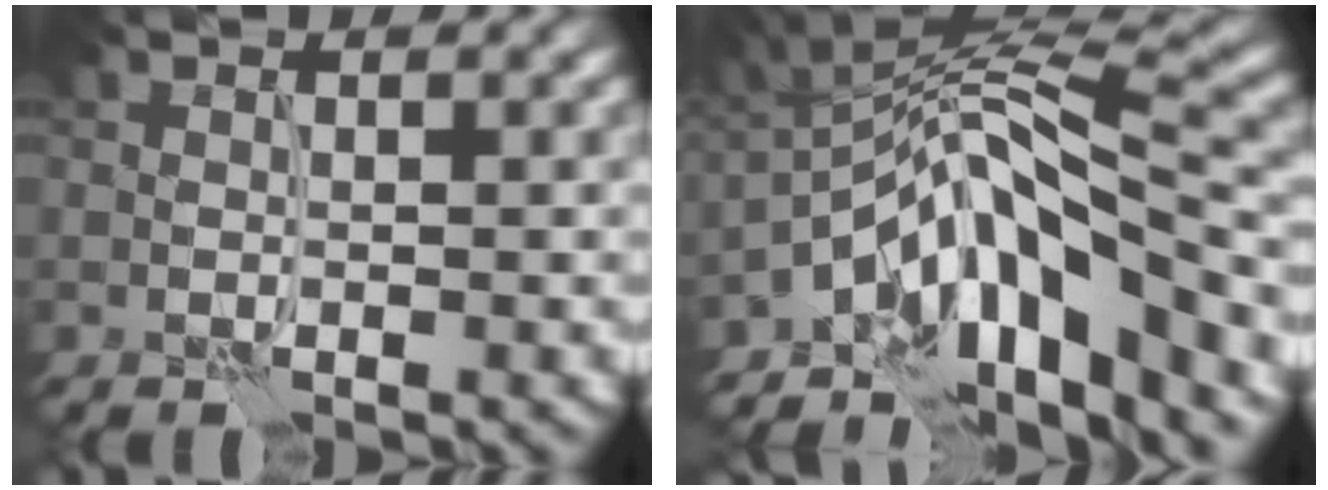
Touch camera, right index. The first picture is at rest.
{"total": 10.5, "force": [-5.6, 3.1, 8.3], "torque": [-0.117, 0.018, -0.107]}